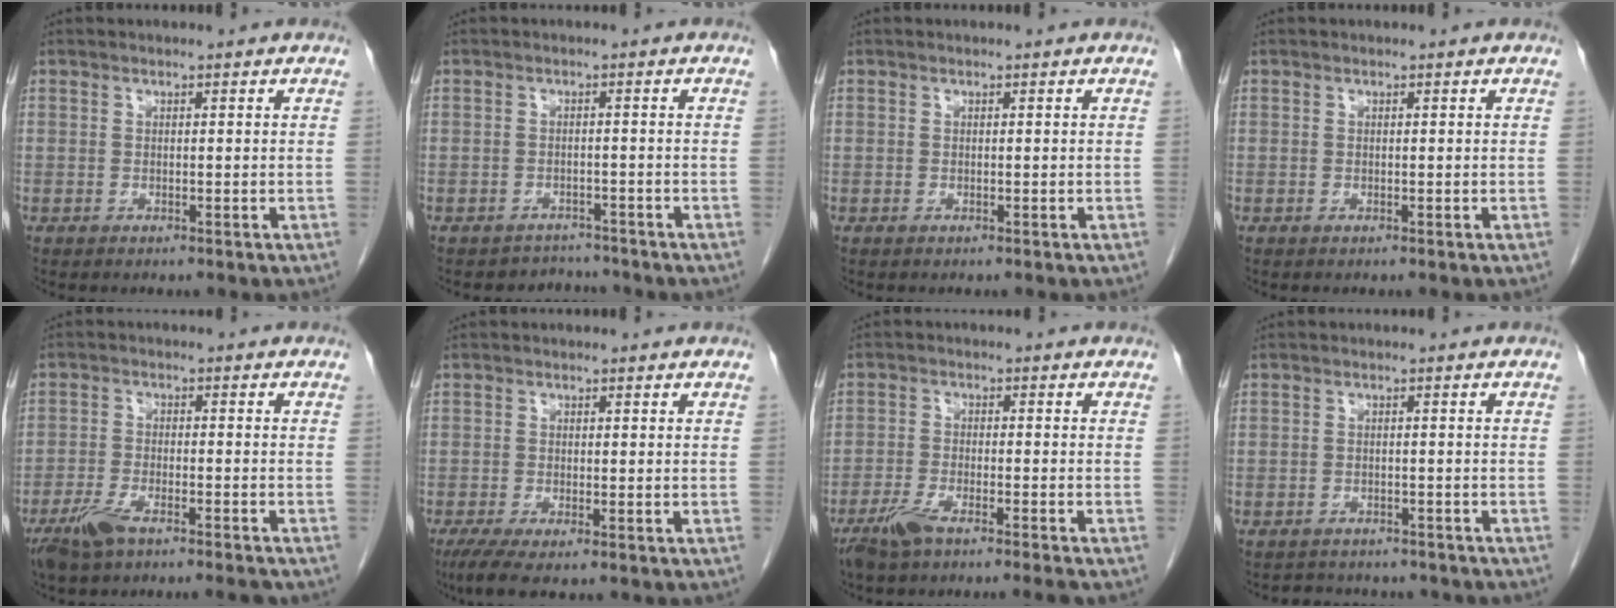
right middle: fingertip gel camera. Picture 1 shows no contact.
{"total": 3.0, "force": [-2.6, 0.9, -1.1], "torque": [0.017, 0.004, -0.040]}
{"total": 0.0}
{"total": 0.0}
{"total": 7.3, "force": [-5.8, 1.0, 4.3], "torque": [-0.080, -0.012, -0.102]}
{"total": 3.5, "force": [-2.3, 0.5, 2.6], "torque": [-0.053, -0.012, -0.043]}
{"total": 6.2, "force": [-5.0, -0.4, 3.7], "torque": [-0.063, -0.013, -0.091]}
{"total": 6.9, "force": [-6.4, 2.3, 1.3], "torque": [-0.019, 0.006, -0.075]}